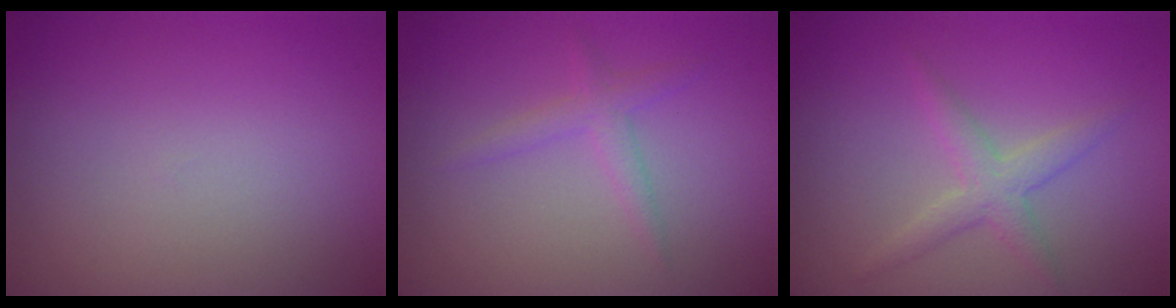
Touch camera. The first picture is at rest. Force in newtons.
{"total": 1.7, "press": 1.7, "slide": 0.0}
{"total": 2.3, "press": 2.3, "slide": 0.1}